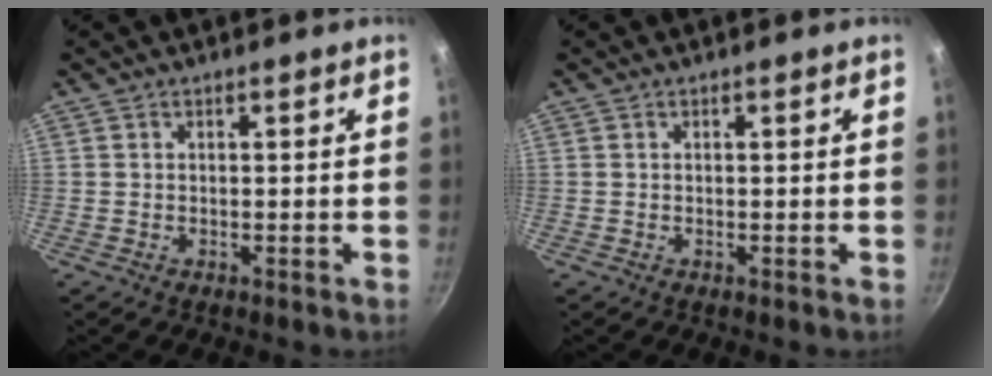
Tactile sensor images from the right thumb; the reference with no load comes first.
{"total": 0.0}